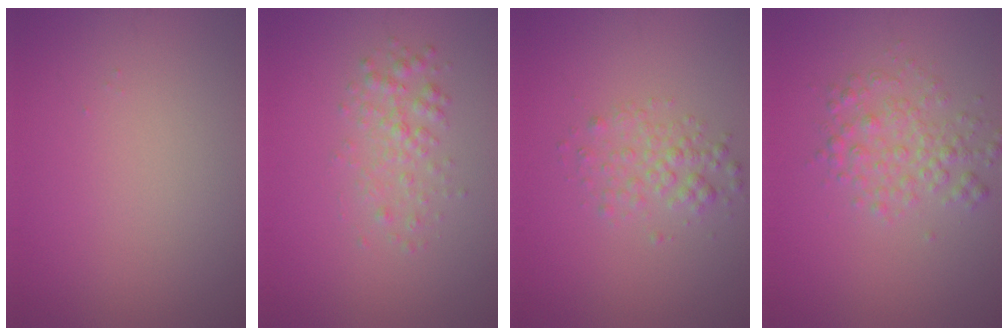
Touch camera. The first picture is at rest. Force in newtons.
{"total": 2.1, "press": 2.1, "slide": 0.0}
{"total": 2.2, "press": 2.2, "slide": 0.1}
{"total": 2.9, "press": 2.9, "slide": 0.0}